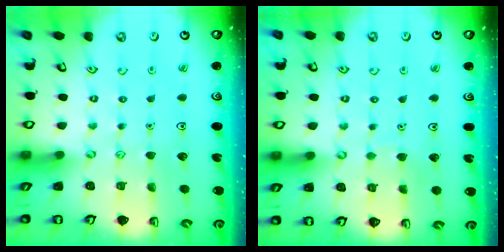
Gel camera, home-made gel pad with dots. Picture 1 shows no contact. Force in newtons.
{"total": 2.7, "press": 2.7, "slide": 0.2}